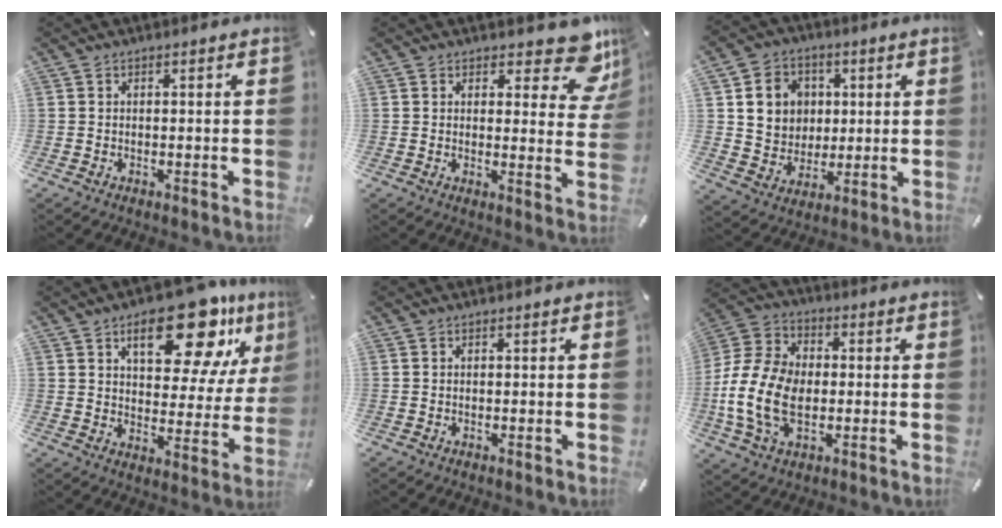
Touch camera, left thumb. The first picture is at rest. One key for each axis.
{"total": 10.0, "fx": 6.7, "fy": 4.5, "fz": 6.0, "tx": -0.050, "ty": -0.053, "tz": 0.112}
{"total": 10.4, "fx": 2.5, "fy": 9.5, "fz": 3.3, "tx": -0.055, "ty": 0.004, "tz": 0.052}
{"total": 19.6, "fx": 11.5, "fy": 9.0, "fz": 13.1, "tx": -0.177, "ty": -0.062, "tz": 0.185}
{"total": 0.0}
{"total": 15.6, "fx": -2.9, "fy": 10.9, "fz": 10.7, "tx": -0.242, "ty": 0.016, "tz": -0.052}